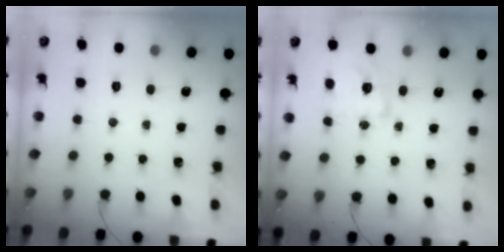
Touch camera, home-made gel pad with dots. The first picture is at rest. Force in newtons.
{"total": 2.3, "press": 2.3, "slide": 0.4}